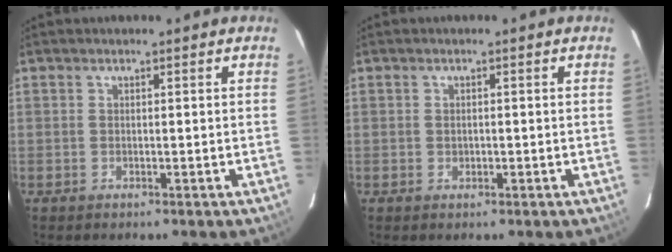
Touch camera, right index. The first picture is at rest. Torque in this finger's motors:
{"motor_torque": [-0.09, -0.02, -0.08, -0.01]}